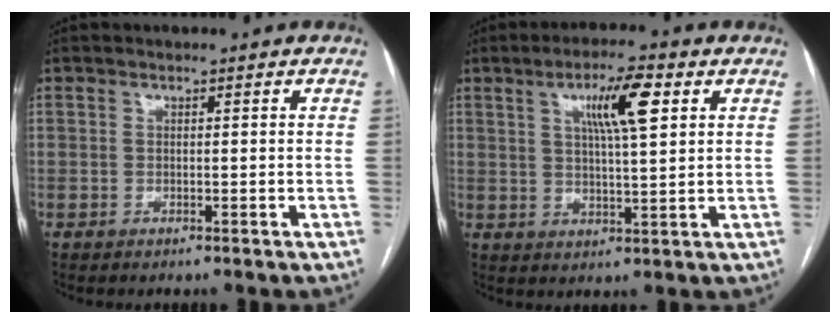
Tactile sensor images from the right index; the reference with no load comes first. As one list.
[{"total": 8.3, "force": [3.2, 1.0, 7.6], "torque": [-0.132, 0.009, 0.054]}]